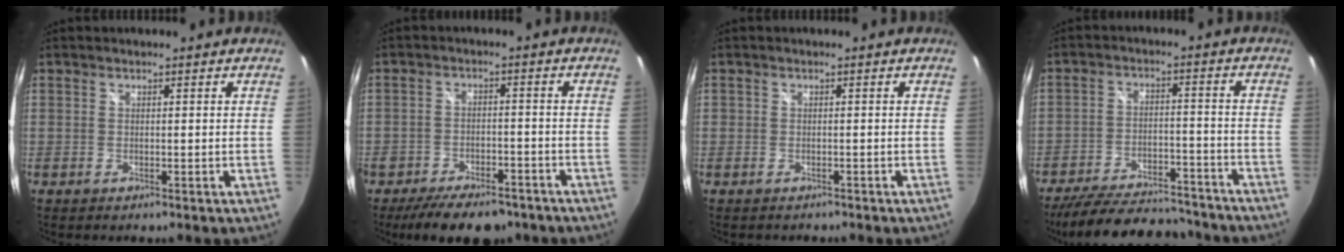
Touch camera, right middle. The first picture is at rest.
{"total": 12.5, "force": [-9.8, 5.2, 5.9], "torque": [-0.130, -0.012, -0.143]}
{"total": 1.3, "force": [-1.0, 0.9, 0.1], "torque": [-0.008, 0.002, -0.015]}
{"total": 21.5, "force": [-18.5, 6.4, 8.9], "torque": [-0.175, 0.000, -0.251]}